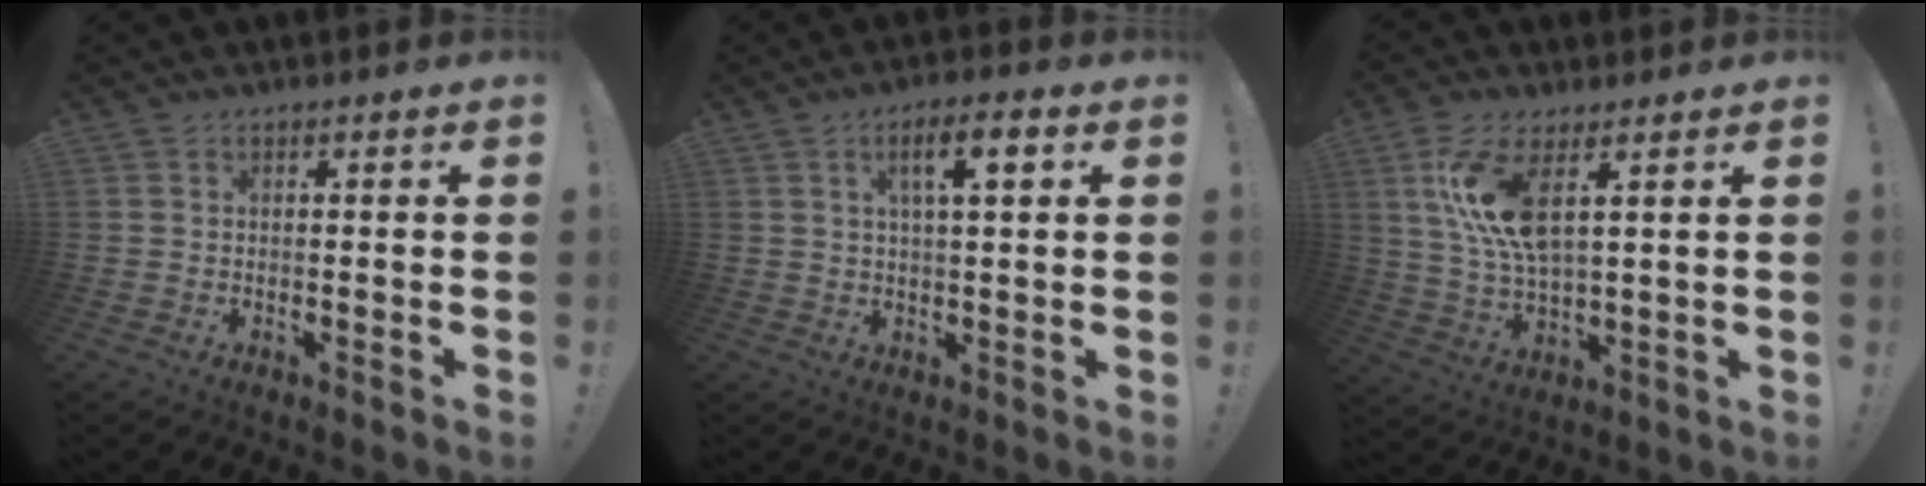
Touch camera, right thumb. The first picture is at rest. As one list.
[{"total": 7.3, "force": [2.7, 1.9, 6.5], "torque": [-0.099, -0.003, 0.037]}, {"total": 12.1, "force": [5.1, 4.2, 10.2], "torque": [-0.202, -0.026, 0.087]}]